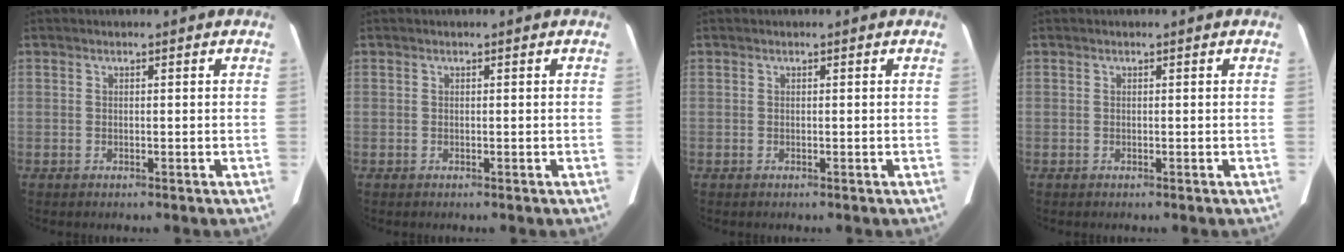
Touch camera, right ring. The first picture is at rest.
{"total": 0.0}
{"total": 0.0}
{"total": 0.0}